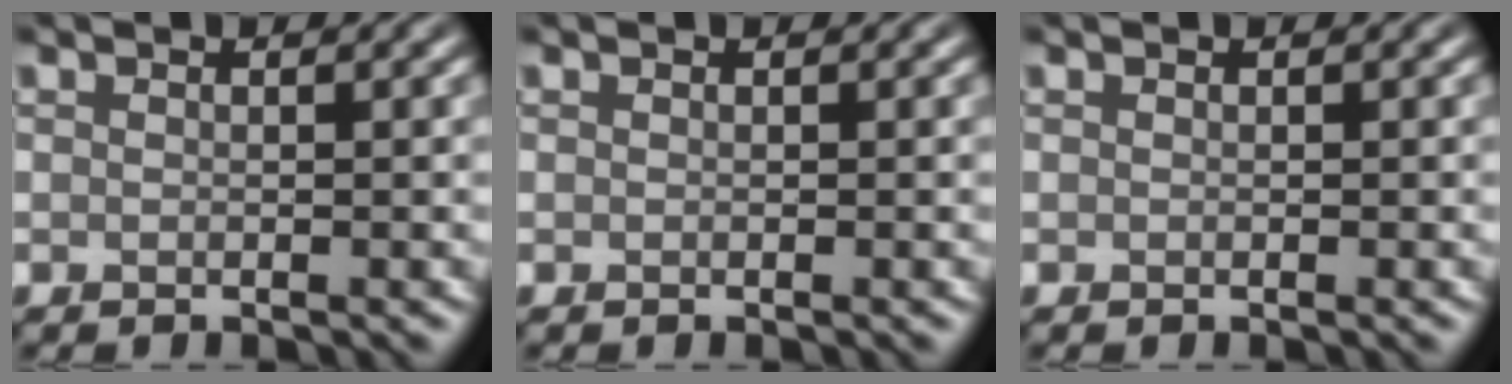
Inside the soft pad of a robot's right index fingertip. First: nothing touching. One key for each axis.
{"total": 0.0}
{"total": 0.0}